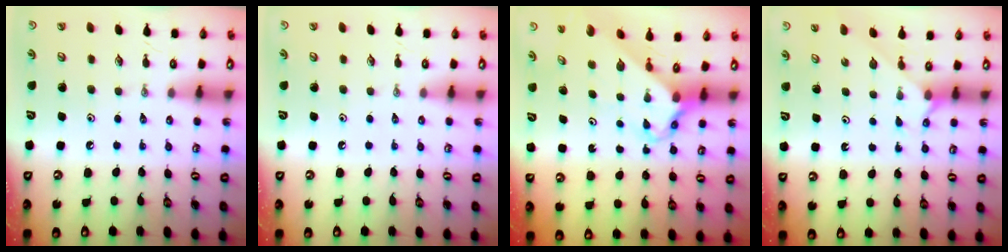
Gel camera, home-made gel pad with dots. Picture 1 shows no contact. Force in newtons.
{"total": 0.0}
{"total": 2.7, "press": 2.7, "slide": 0.2}
{"total": 2.1, "press": 2.1, "slide": 0.3}